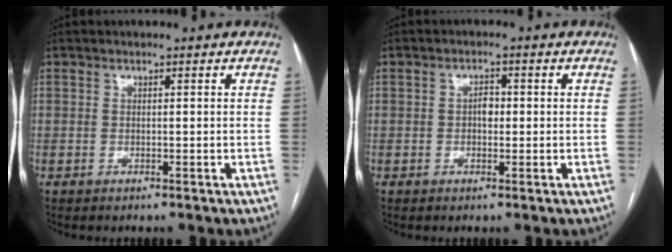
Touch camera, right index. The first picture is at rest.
{"total": 2.1, "force": [-0.1, 1.2, 1.6], "torque": [-0.024, 0.005, -0.002]}